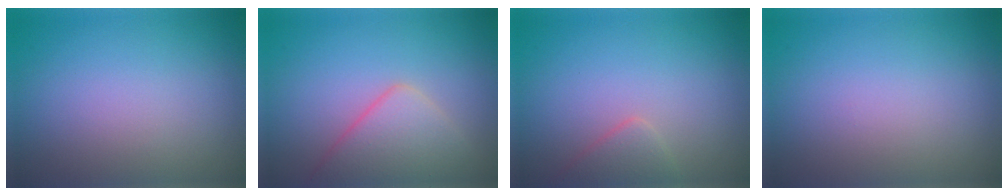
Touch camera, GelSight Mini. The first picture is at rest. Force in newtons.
{"total": 4.5, "press": 4.5, "slide": 0.2}
{"total": 1.9, "press": 1.9, "slide": 0.0}
{"total": 0.0}